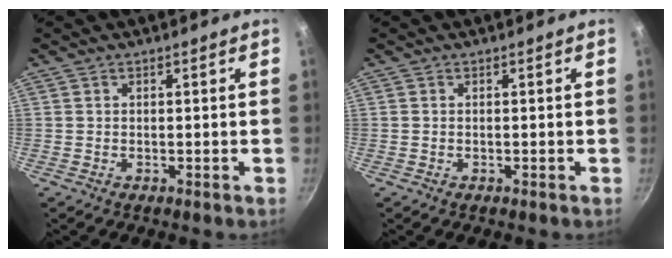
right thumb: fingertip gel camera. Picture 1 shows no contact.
{"total": 0.0}